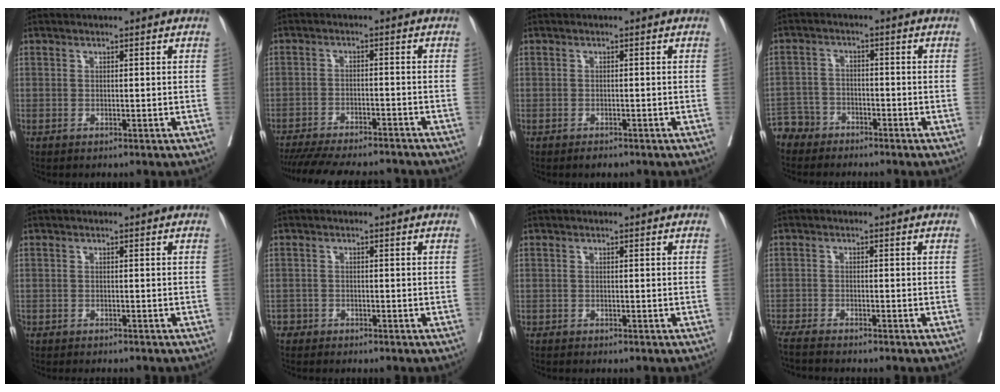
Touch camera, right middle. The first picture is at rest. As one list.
[{"total": 16.9, "force": [-15.3, 3.2, 6.6], "torque": [-0.143, -0.020, -0.213]}, {"total": 1.1, "force": [-0.9, 0.6, 0.4], "torque": [-0.008, -0.001, -0.010]}, {"total": 4.6, "force": [-3.9, 2.2, -0.8], "torque": [0.016, 0.000, -0.080]}, {"total": 4.0, "force": [-3.6, 0.9, 1.5], "torque": [-0.016, -0.006, -0.048]}, {"total": 1.7, "force": [-1.6, 0.7, -0.2], "torque": [0.002, 0.001, -0.031]}, {"total": 0.8, "force": [-0.8, 0.1, 0.1], "torque": [-0.007, -0.002, -0.015]}, {"total": 6.7, "force": [-6.0, -0.4, 2.9], "torque": [-0.035, -0.018, -0.102]}]